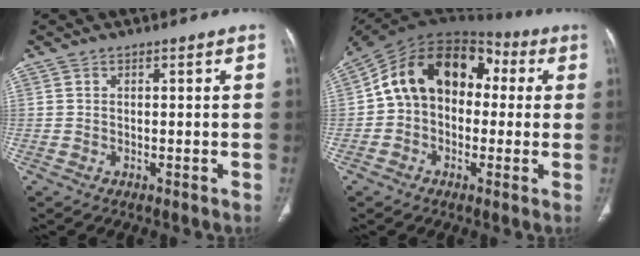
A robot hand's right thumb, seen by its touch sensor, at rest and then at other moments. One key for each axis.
{"total": 16.7, "fx": 1.8, "fy": 12.1, "fz": 11.4, "tx": -0.151, "ty": 0.053, "tz": 0.015}